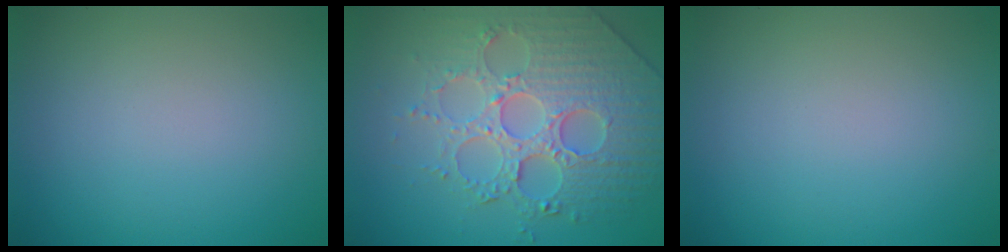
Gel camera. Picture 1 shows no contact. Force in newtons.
{"total": 6.7, "press": 5.7, "slide": 3.4}
{"total": 0.0}